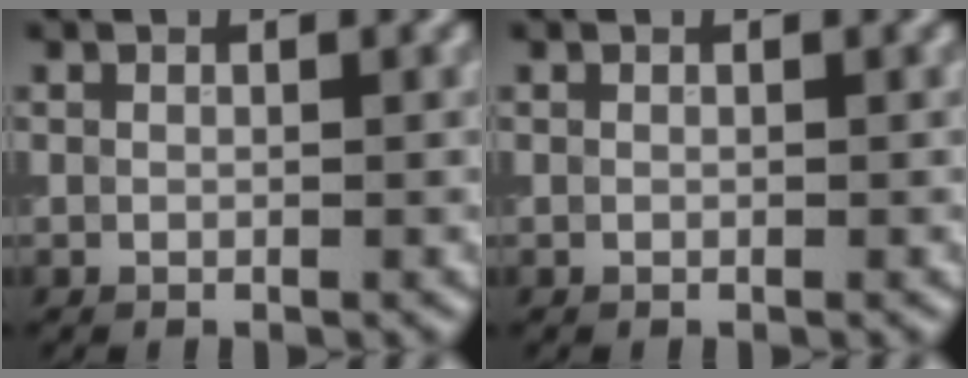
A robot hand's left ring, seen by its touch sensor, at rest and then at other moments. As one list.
[{"total": 0.0}]